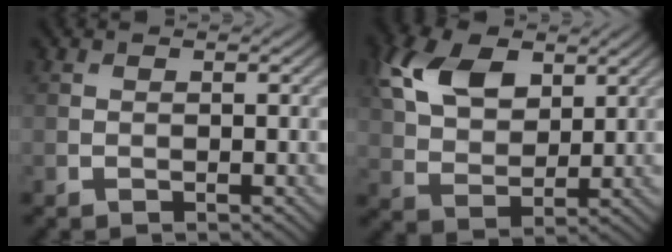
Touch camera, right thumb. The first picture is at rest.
{"total": 9.5, "force": [4.2, 5.7, 6.3], "torque": [-0.166, 0.015, 0.078]}